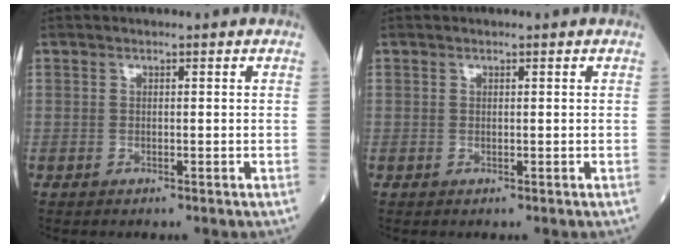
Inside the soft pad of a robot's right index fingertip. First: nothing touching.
{"total": 0.0}